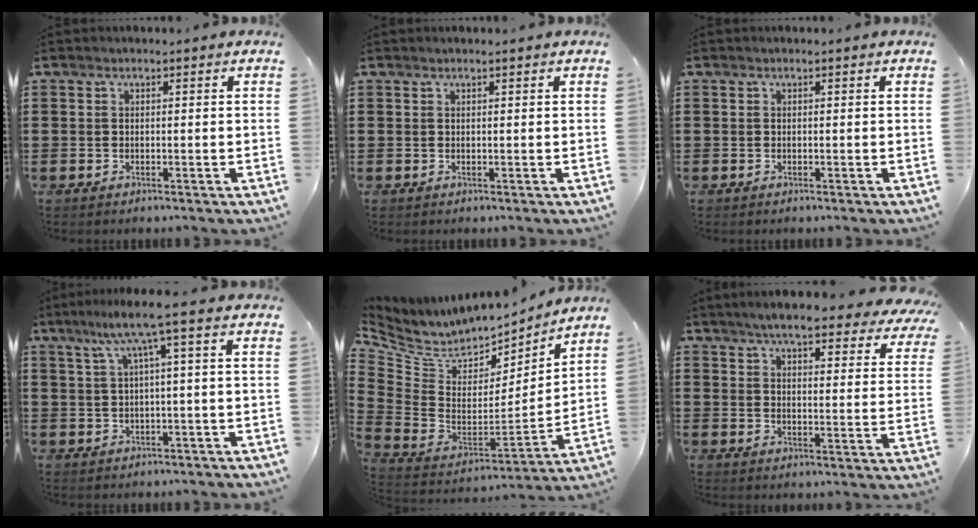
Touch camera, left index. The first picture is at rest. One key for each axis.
{"total": 0.5, "fx": 0.4, "fy": 0.0, "fz": 0.3, "tx": -0.006, "ty": -0.001, "tz": 0.008}
{"total": 0.0}
{"total": 6.9, "fx": 2.4, "fy": 0.2, "fz": 6.5, "tx": -0.137, "ty": 0.003, "tz": 0.035}
{"total": 6.4, "fx": 5.7, "fy": 2.8, "fz": 1.4, "tx": -0.068, "ty": -0.054, "tz": 0.098}
{"total": 6.3, "fx": 5.7, "fy": 0.2, "fz": 2.7, "tx": -0.068, "ty": -0.030, "tz": 0.097}